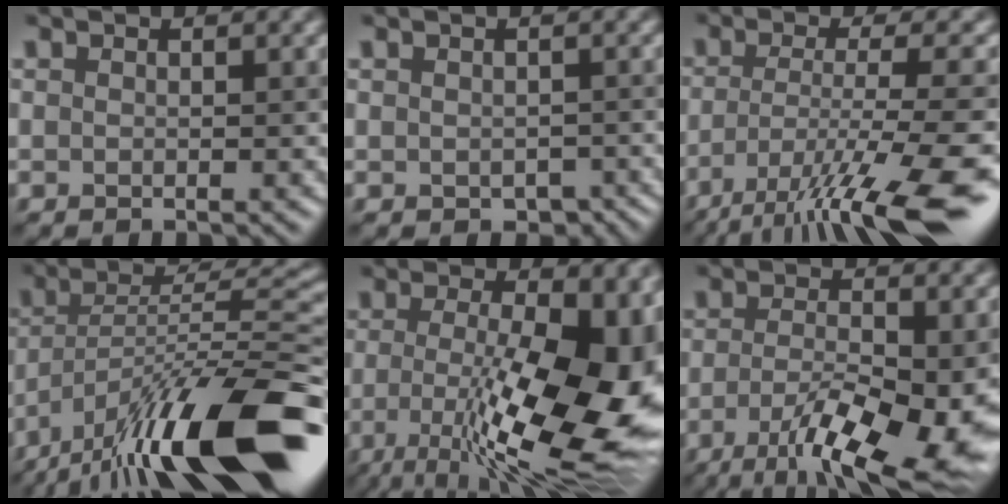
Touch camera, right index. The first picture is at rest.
{"total": 2.5, "force": [-1.1, 1.7, 1.4], "torque": [-0.019, -0.013, -0.009]}
{"total": 12.0, "force": [-6.6, 2.4, 9.7], "torque": [-0.162, -0.011, -0.106]}
{"total": 16.5, "force": [-10.1, 4.3, 12.3], "torque": [-0.205, 0.014, -0.180]}
{"total": 15.2, "force": [-3.5, 5.4, 13.8], "torque": [-0.204, -0.017, -0.049]}
{"total": 11.7, "force": [-5.8, 3.2, 9.6], "torque": [-0.173, -0.025, -0.090]}